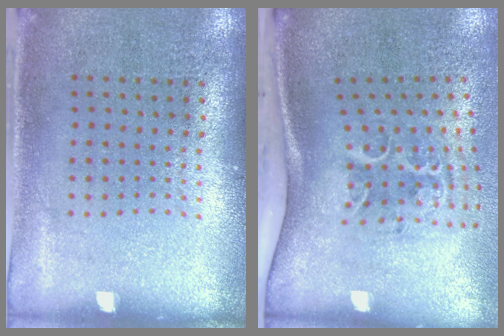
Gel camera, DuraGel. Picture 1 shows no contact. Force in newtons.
{"total": 2.3, "press": 1.3, "slide": 1.9}